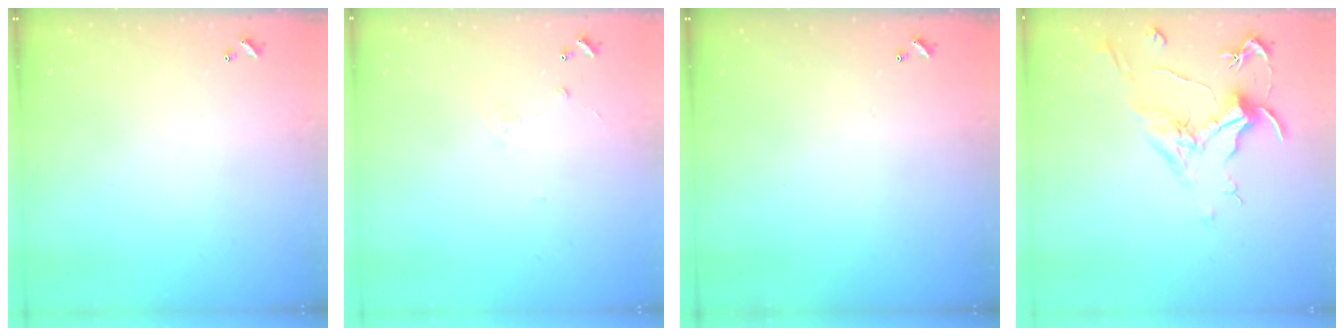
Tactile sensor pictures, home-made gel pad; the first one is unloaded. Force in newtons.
{"total": 1.2, "press": 1.1, "slide": 0.6}
{"total": 0.0}
{"total": 2.1, "press": 2.0, "slide": 0.8}